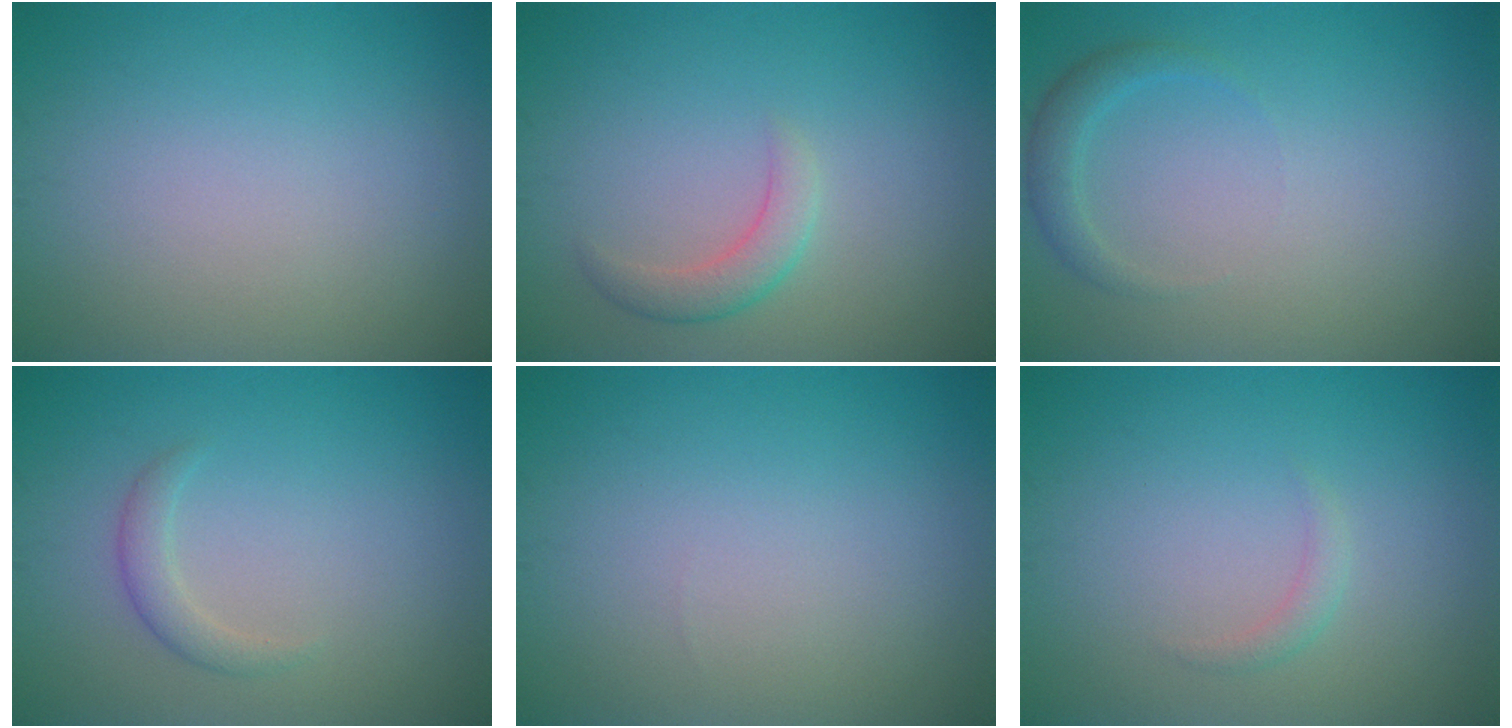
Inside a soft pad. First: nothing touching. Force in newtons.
{"total": 2.2, "press": 2.1, "slide": 0.1}
{"total": 1.7, "press": 1.7, "slide": 0.1}
{"total": 1.6, "press": 1.6, "slide": 0.0}
{"total": 0.0}
{"total": 1.0, "press": 1.0, "slide": 0.0}